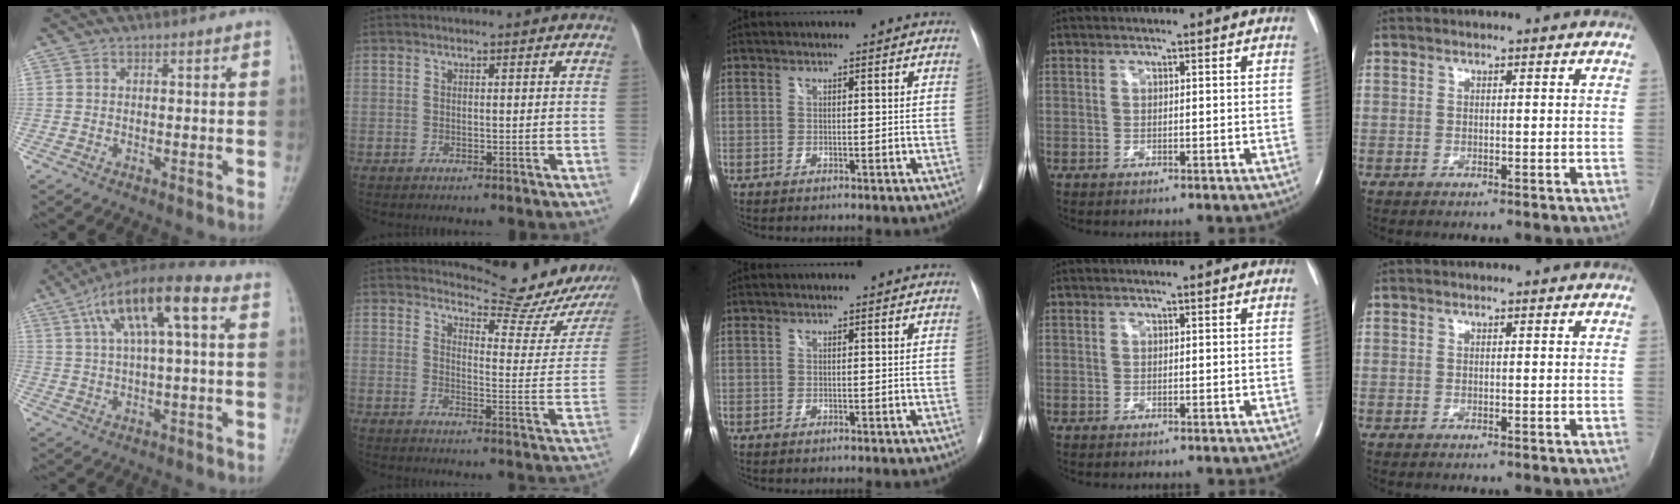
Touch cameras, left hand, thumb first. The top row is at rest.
{"thumb": {"total": 14.2, "force": [4.3, 4.3, 12.8], "torque": [-0.225, 0.033, 0.068]}, "index": {"total": 11.9, "force": [11.6, 1.2, 2.4], "torque": [-0.014, -0.062, 0.130]}}